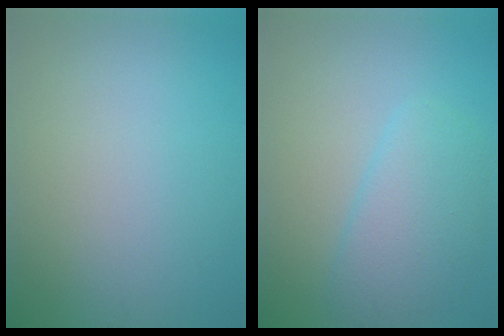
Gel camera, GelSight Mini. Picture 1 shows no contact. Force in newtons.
{"total": 3.9, "press": 3.9, "slide": 0.3}